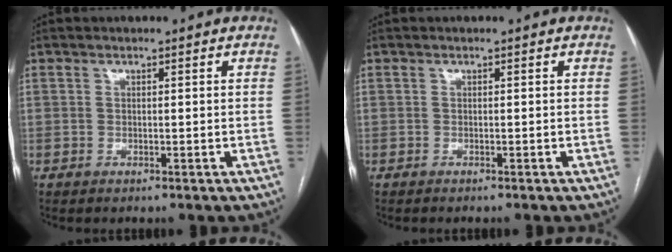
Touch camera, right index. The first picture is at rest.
{"total": 0.9, "force": [-0.9, 0.1, 0.4], "torque": [-0.005, -0.001, -0.010]}